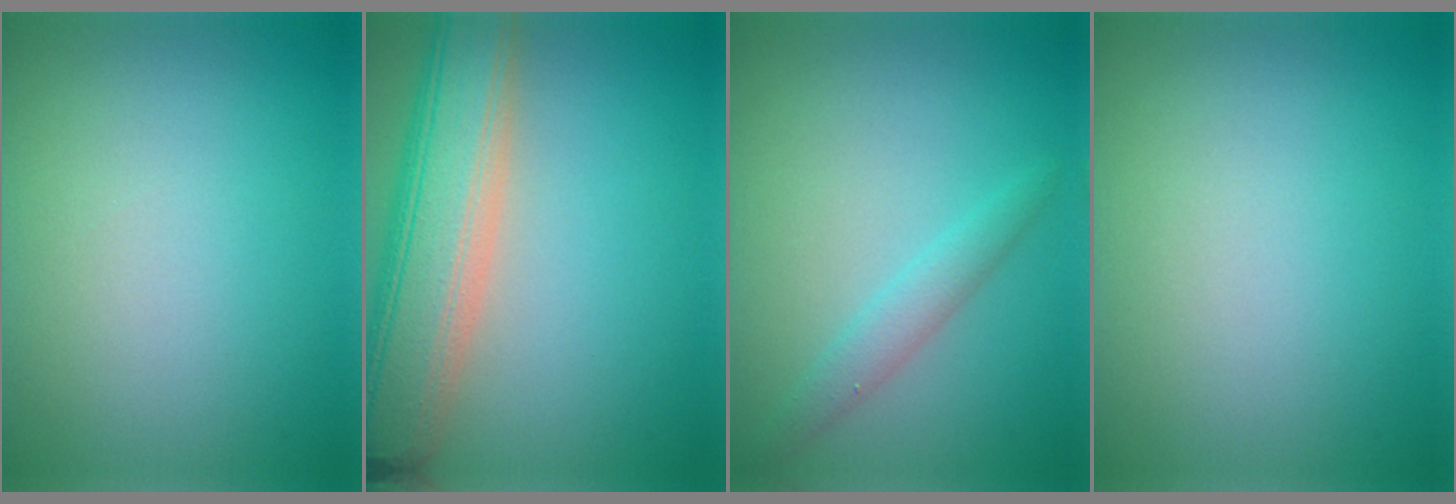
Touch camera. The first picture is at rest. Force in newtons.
{"total": 8.7, "press": 8.7, "slide": 0.6}
{"total": 1.9, "press": 1.9, "slide": 0.0}
{"total": 0.0}